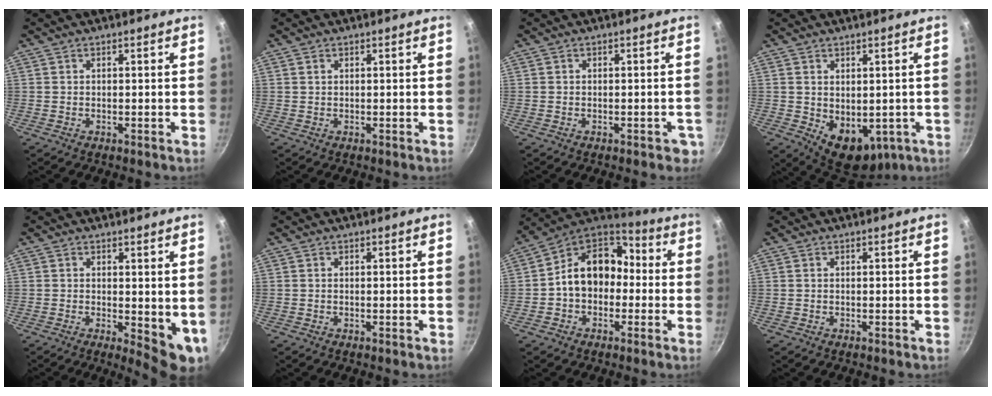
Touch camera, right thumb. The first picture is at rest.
{"total": 0.7, "force": [0.4, 0.5, 0.4], "torque": [-0.007, 0.001, 0.007]}
{"total": 2.8, "force": [-1.1, 1.7, 1.9], "torque": [-0.004, 0.017, -0.006]}
{"total": 10.2, "force": [-1.3, 7.0, 7.3], "torque": [-0.078, -0.015, 0.005]}
{"total": 7.3, "force": [0.3, 3.2, 6.6], "torque": [-0.071, -0.016, 0.007]}
{"total": 0.0}
{"total": 14.5, "force": [-1.0, 11.1, 9.3], "torque": [-0.106, 0.053, -0.038]}
{"total": 0.0}